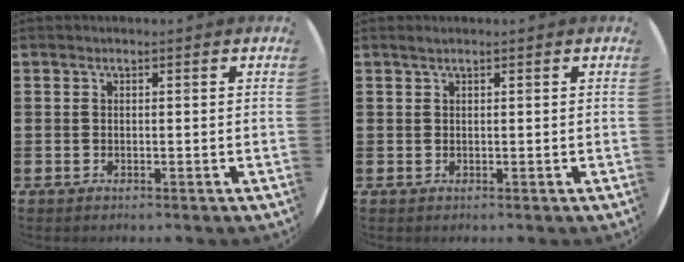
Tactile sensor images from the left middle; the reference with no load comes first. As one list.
[{"total": 0.5, "force": [0.4, 0.0, 0.4], "torque": [-0.006, 0.001, 0.007]}]